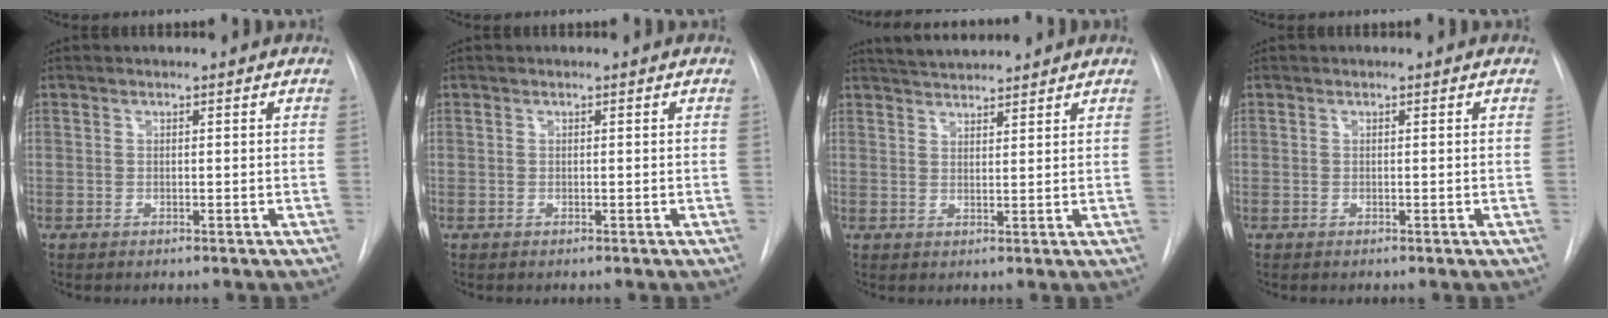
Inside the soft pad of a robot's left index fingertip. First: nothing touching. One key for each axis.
{"total": 0.0}
{"total": 6.1, "fx": 5.8, "fy": 0.6, "fz": 1.8, "tx": -0.036, "ty": 0.030, "tz": 0.095}
{"total": 0.0}